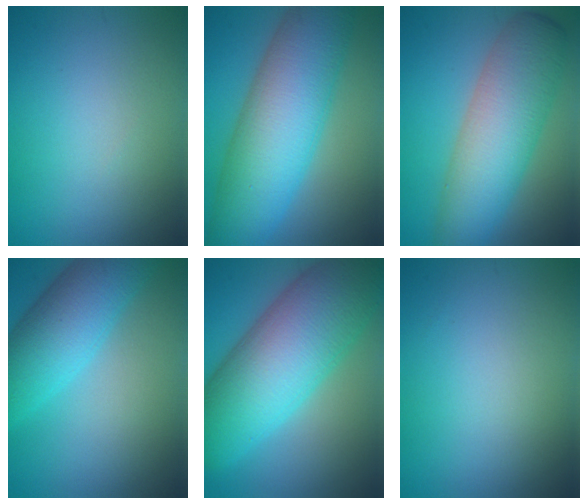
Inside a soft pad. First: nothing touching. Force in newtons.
{"total": 11.8, "press": 11.8, "slide": 0.0}
{"total": 8.3, "press": 8.3, "slide": 0.2}
{"total": 7.9, "press": 7.9, "slide": 0.2}
{"total": 12.9, "press": 12.9, "slide": 0.5}
{"total": 0.0}